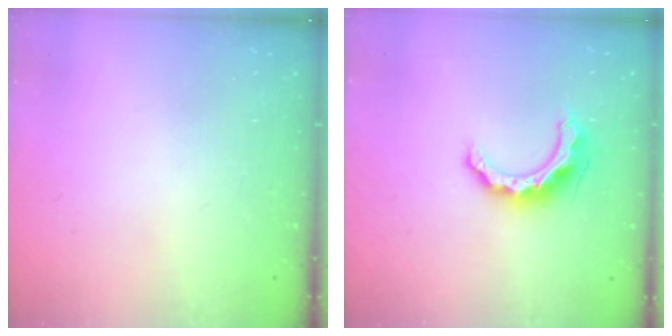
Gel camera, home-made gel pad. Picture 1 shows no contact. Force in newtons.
{"total": 10.8, "press": 10.8, "slide": 0.4}